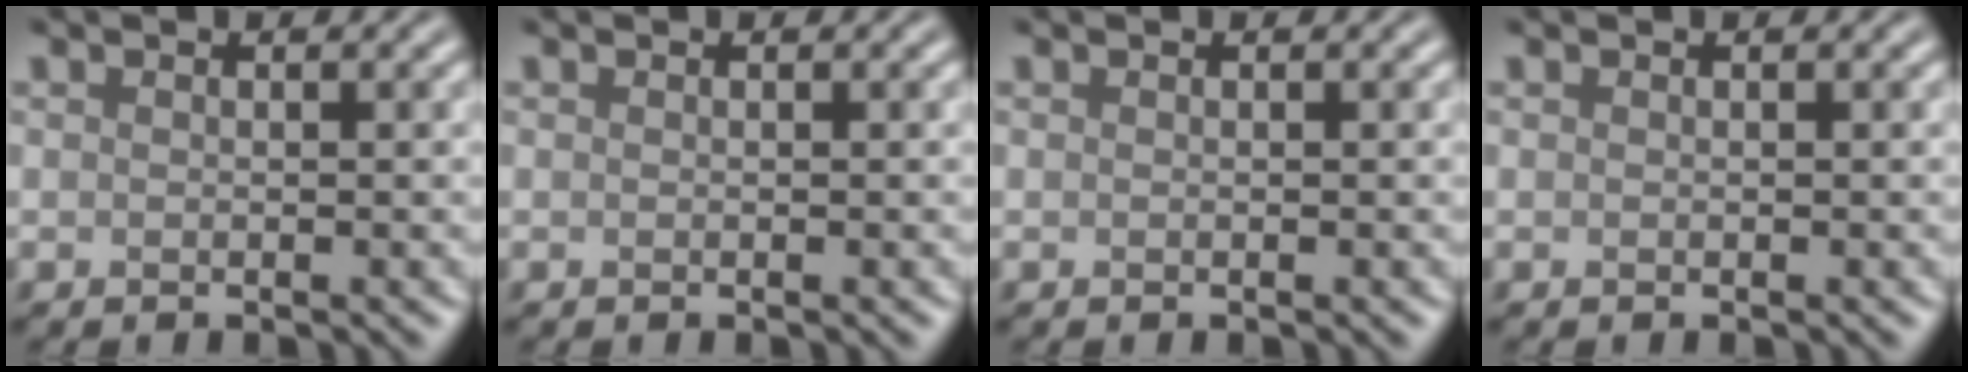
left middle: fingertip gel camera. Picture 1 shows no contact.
{"total": 0.0}
{"total": 0.0}
{"total": 0.0}